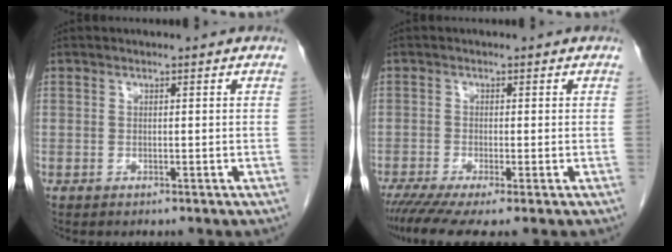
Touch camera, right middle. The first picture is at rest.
{"total": 6.4, "force": [-4.5, 0.5, 4.5], "torque": [-0.070, -0.015, -0.078]}